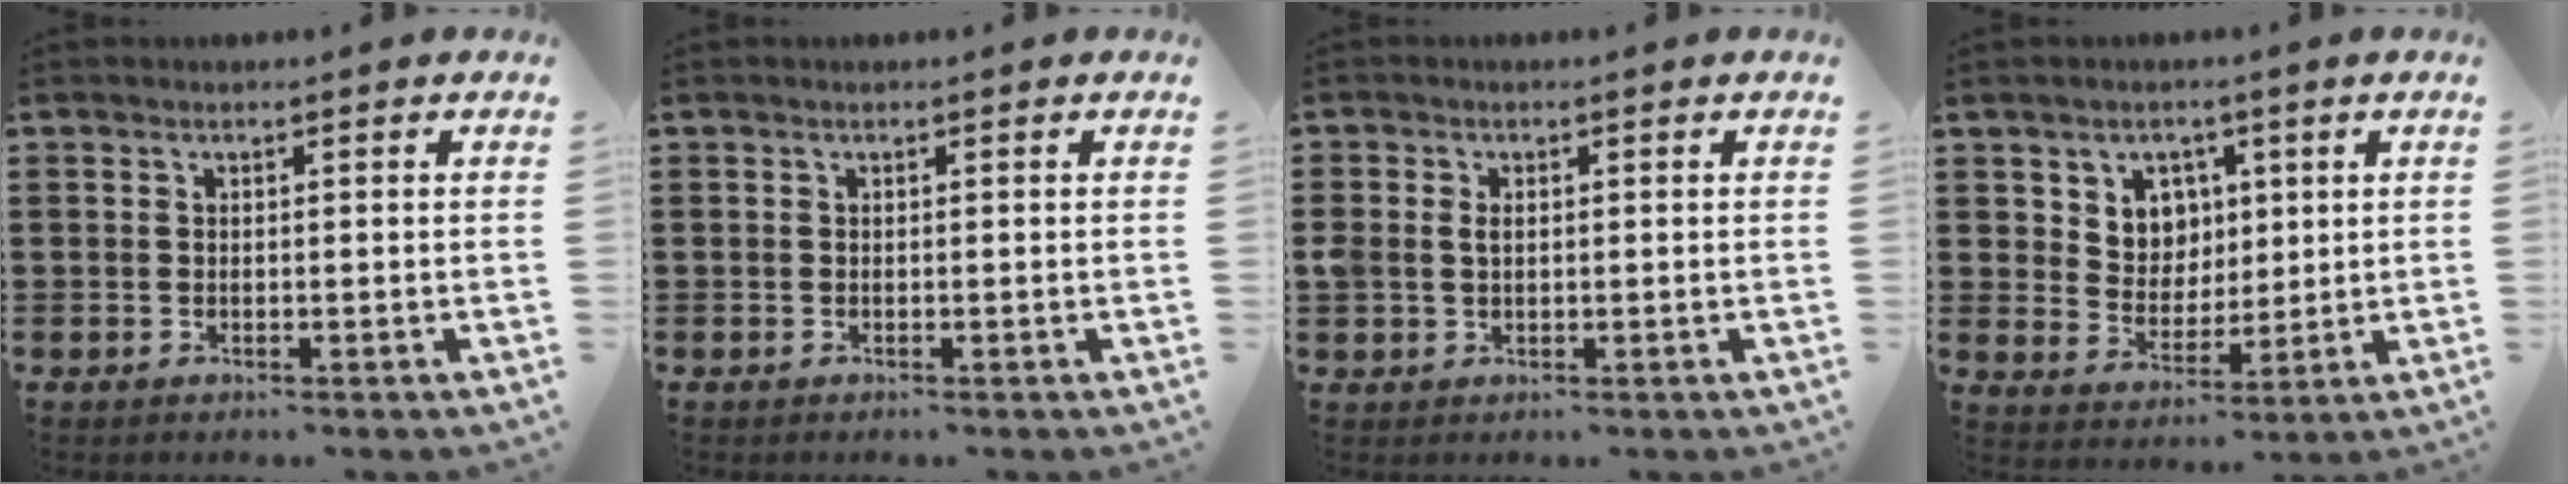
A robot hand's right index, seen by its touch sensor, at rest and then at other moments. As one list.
[{"total": 0.0}, {"total": 2.0, "force": [0.3, 1.4, 1.3], "torque": [-0.028, 0.009, 0.003]}, {"total": 5.5, "force": [2.6, 4.8, 1.1], "torque": [-0.041, 0.006, 0.045]}]